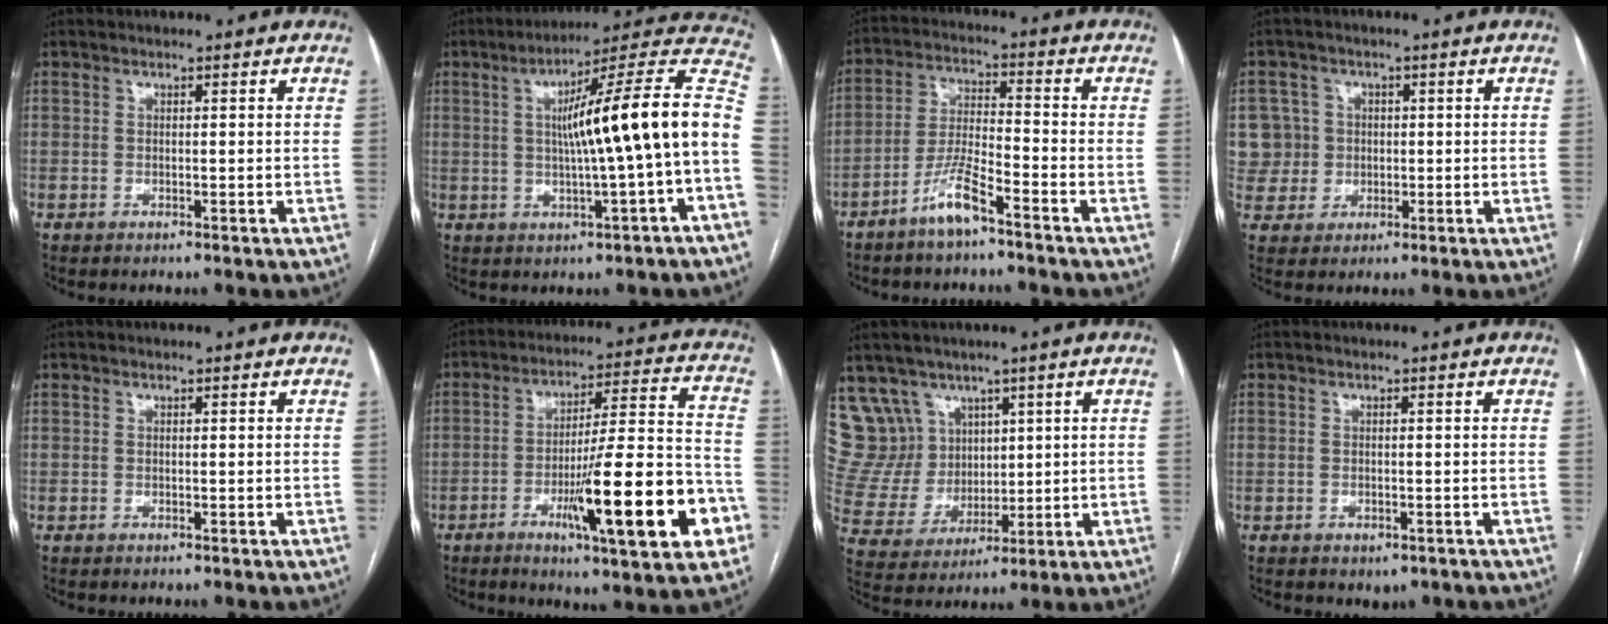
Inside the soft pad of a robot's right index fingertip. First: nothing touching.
{"total": 18.1, "force": [-0.2, -0.4, 18.1], "torque": [-0.247, 0.033, -0.007]}
{"total": 6.9, "force": [-4.9, 0.5, 4.9], "torque": [-0.104, -0.003, -0.098]}
{"total": 7.5, "force": [1.1, 7.4, 0.2], "torque": [-0.005, 0.031, 0.032]}
{"total": 0.0}
{"total": 20.3, "force": [-7.6, 2.0, 18.8], "torque": [-0.257, 0.000, -0.108]}
{"total": 12.3, "force": [7.7, 9.4, 1.6], "torque": [-0.056, 0.050, 0.176]}
{"total": 2.0, "force": [-1.1, 1.2, 1.0], "torque": [-0.011, -0.001, -0.005]}